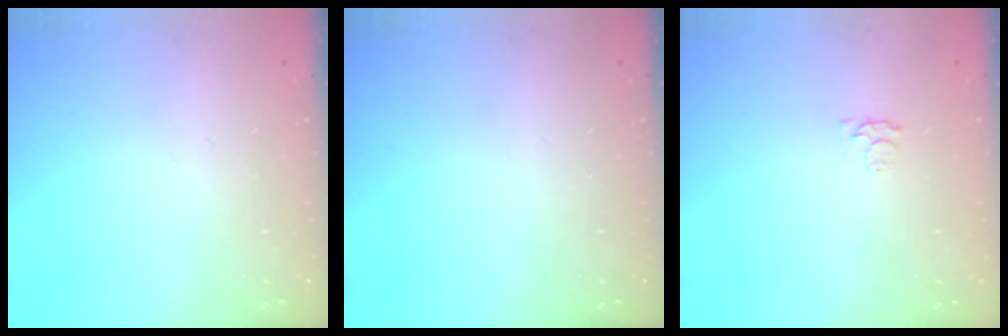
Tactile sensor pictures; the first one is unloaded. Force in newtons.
{"total": 0.0}
{"total": 3.2, "press": 3.2, "slide": 0.5}